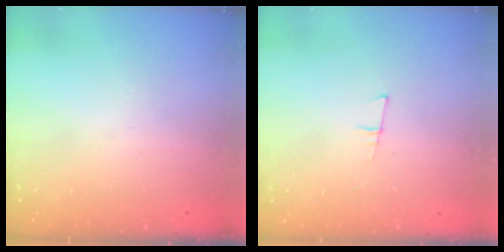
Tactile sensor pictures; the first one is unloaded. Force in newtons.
{"total": 5.6, "press": 4.7, "slide": 2.9}